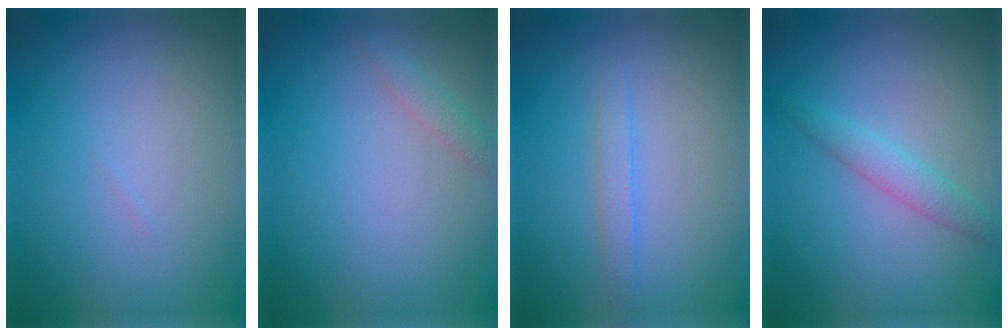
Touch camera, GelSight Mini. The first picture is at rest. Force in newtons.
{"total": 1.2, "press": 1.2, "slide": 0.1}
{"total": 1.2, "press": 1.2, "slide": 0.1}
{"total": 2.0, "press": 2.0, "slide": 0.0}